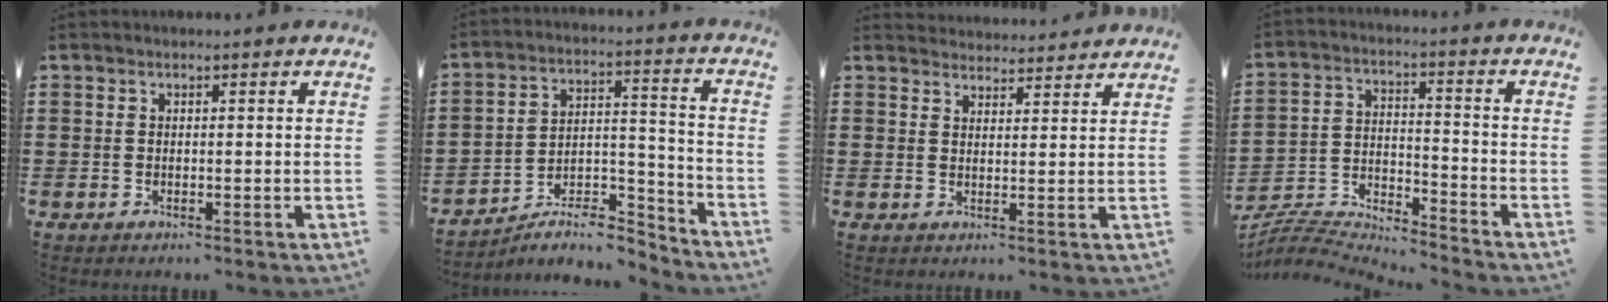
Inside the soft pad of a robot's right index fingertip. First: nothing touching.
{"total": 7.6, "force": [-6.8, 2.1, 2.7], "torque": [-0.032, 0.021, -0.129]}
{"total": 3.0, "force": [2.9, -0.1, -0.6], "torque": [0.005, -0.010, 0.056]}
{"total": 5.5, "force": [-5.5, 0.6, 0.6], "torque": [-0.031, -0.005, -0.117]}